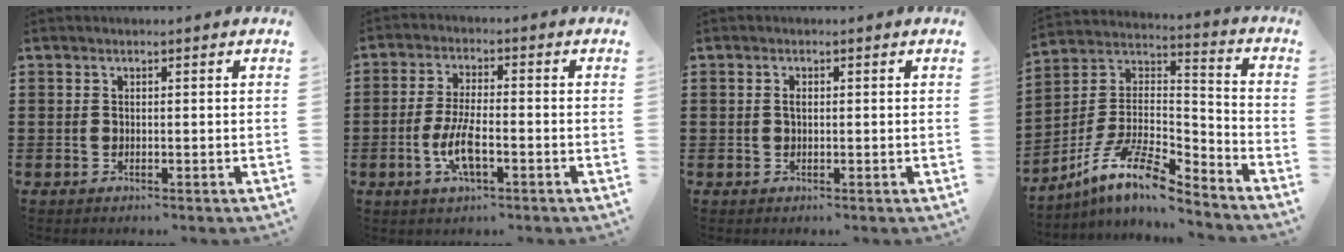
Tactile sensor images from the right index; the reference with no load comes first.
{"total": 6.6, "force": [-2.1, 2.1, 5.9], "torque": [-0.132, -0.008, -0.044]}
{"total": 1.0, "force": [0.1, 0.5, 0.9], "torque": [-0.019, 0.002, 0.001]}
{"total": 11.4, "force": [-8.5, 2.7, 7.1], "torque": [-0.152, 0.007, -0.172]}